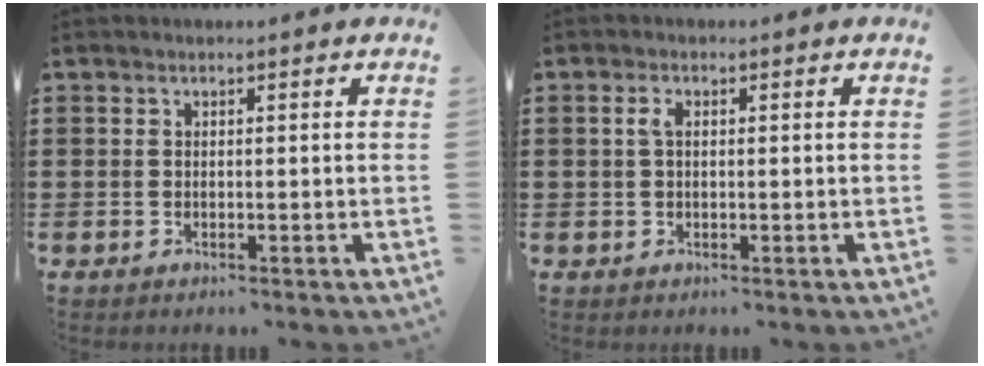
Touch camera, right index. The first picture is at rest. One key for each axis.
{"total": 1.8, "fx": 0.3, "fy": 1.0, "fz": 1.5, "tx": -0.033, "ty": 0.007, "tz": 0.004}